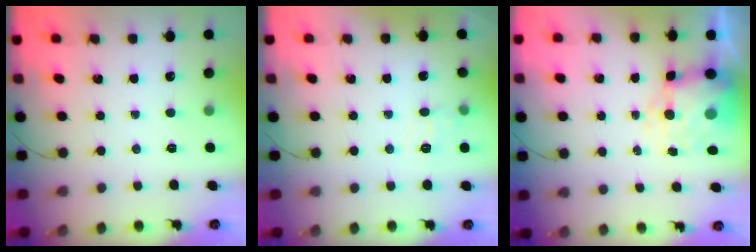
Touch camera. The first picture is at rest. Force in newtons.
{"total": 7.6, "press": 7.4, "slide": 1.8}
{"total": 8.4, "press": 8.2, "slide": 1.5}